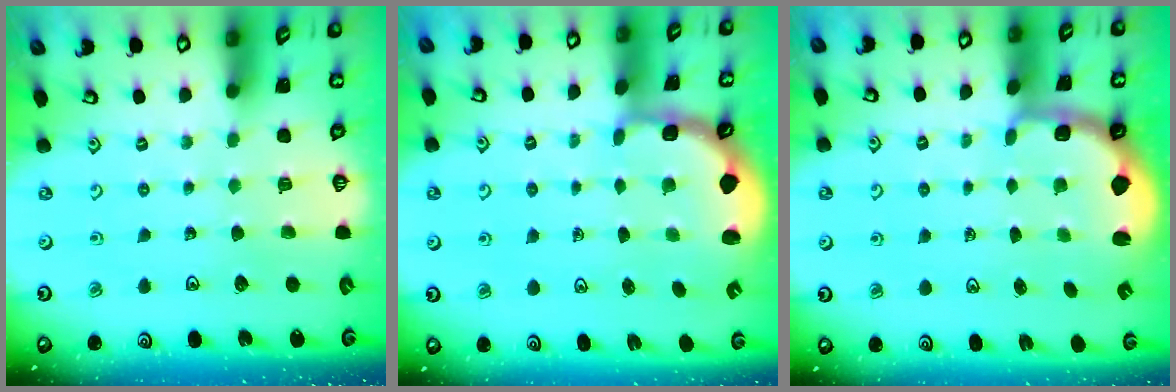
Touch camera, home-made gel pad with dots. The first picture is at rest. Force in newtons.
{"total": 2.2, "press": 1.9, "slide": 1.1}
{"total": 2.4, "press": 1.2, "slide": 2.1}